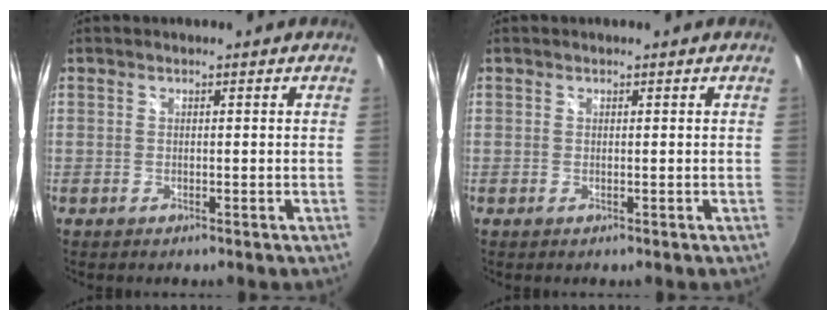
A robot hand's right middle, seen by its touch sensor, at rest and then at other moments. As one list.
[{"total": 0.0}]